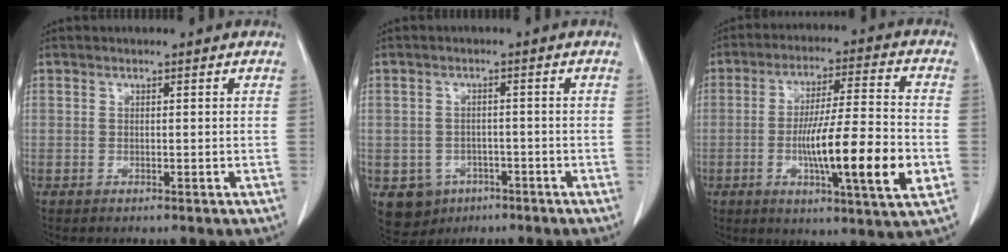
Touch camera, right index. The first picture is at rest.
{"total": 5.5, "force": [-2.6, 4.8, 1.0], "torque": [-0.016, 0.007, -0.030]}
{"total": 16.1, "force": [-3.7, 0.7, 15.6], "torque": [-0.260, -0.014, -0.063]}